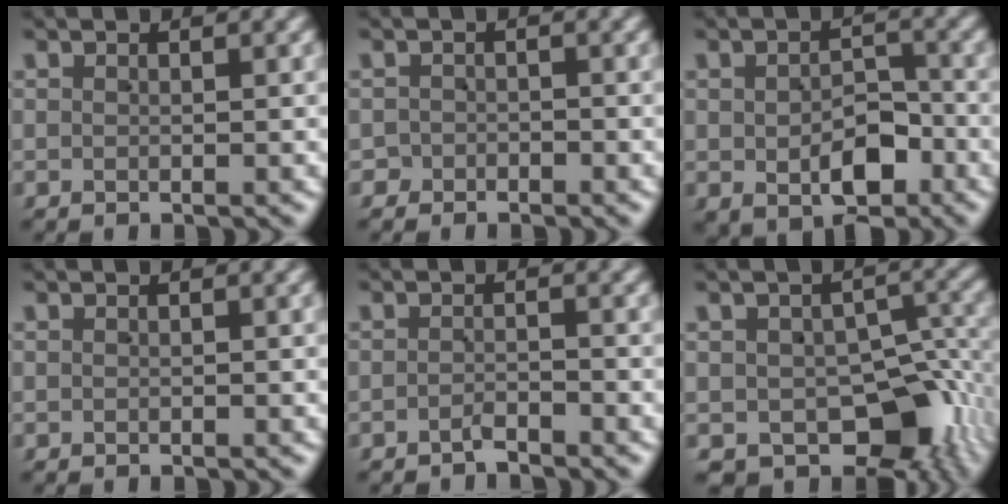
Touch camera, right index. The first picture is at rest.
{"total": 1.8, "force": [-1.3, 1.1, -0.7], "torque": [0.019, -0.005, -0.025]}
{"total": 4.7, "force": [-1.3, 3.1, 3.3], "torque": [-0.037, -0.016, -0.010]}
{"total": 0.0}
{"total": 1.6, "force": [-1.6, 0.1, 0.0], "torque": [0.007, 0.001, -0.032]}
{"total": 14.2, "force": [-7.1, 9.6, 7.7], "torque": [-0.117, -0.070, -0.084]}